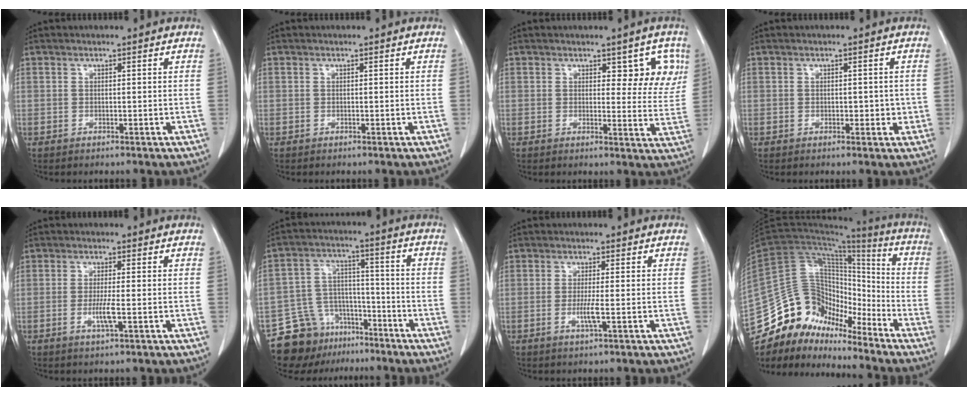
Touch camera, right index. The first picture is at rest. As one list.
[{"total": 0.0}, {"total": 5.8, "force": [2.9, 3.1, 4.0], "torque": [-0.018, -0.003, 0.029]}, {"total": 2.2, "force": [-0.2, 1.5, 1.6], "torque": [-0.015, 0.004, 0.002]}, {"total": 3.3, "force": [-0.8, 0.0, 3.2], "torque": [-0.066, -0.008, -0.016]}, {"total": 11.9, "force": [-9.0, 7.3, 2.6], "torque": [-0.050, 0.048, -0.145]}, {"total": 2.8, "force": [-0.7, -0.2, 2.7], "torque": [-0.057, -0.007, -0.014]}, {"total": 17.1, "force": [-14.3, 7.4, 5.9], "torque": [-0.104, 0.062, -0.254]}]